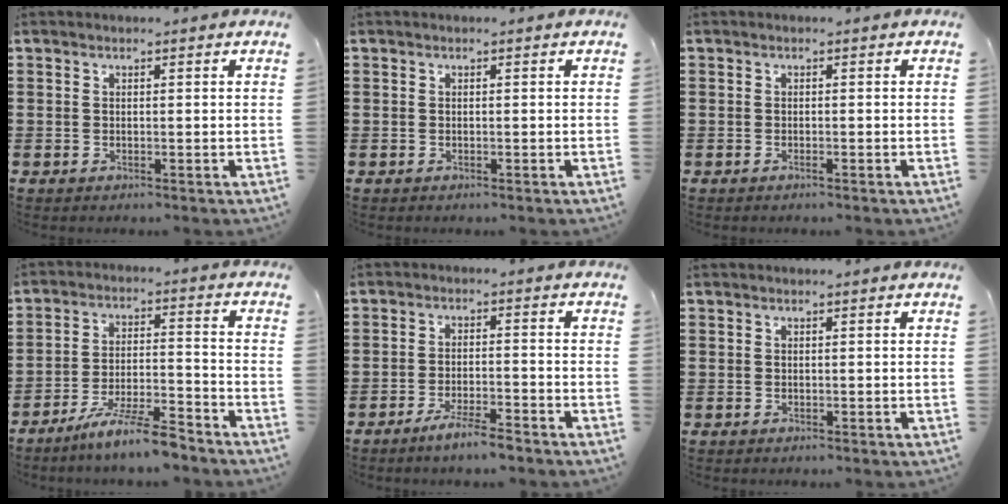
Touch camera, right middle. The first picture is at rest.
{"total": 0.0}
{"total": 0.6, "force": [-0.4, 0.0, 0.4], "torque": [-0.009, -0.002, -0.007]}
{"total": 8.1, "force": [-6.8, 0.2, 4.4], "torque": [-0.084, -0.002, -0.128]}
{"total": 4.1, "force": [-3.5, 0.1, 2.2], "torque": [-0.043, -0.002, -0.064]}
{"total": 0.0}